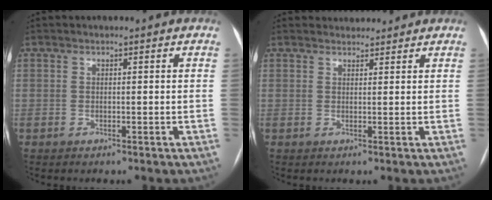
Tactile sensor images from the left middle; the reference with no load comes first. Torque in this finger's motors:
{"motor_torque": [0.19, -0.55, -0.11, -0.04]}